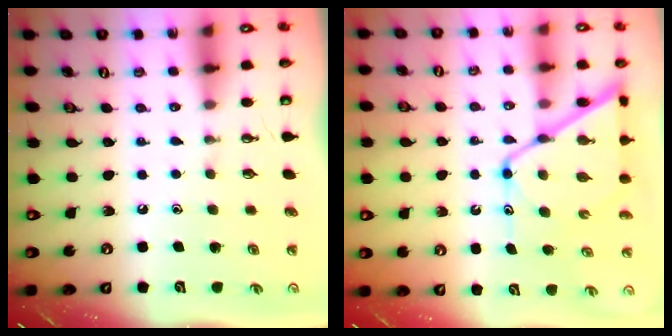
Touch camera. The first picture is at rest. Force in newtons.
{"total": 14.0, "press": 13.9, "slide": 1.2}